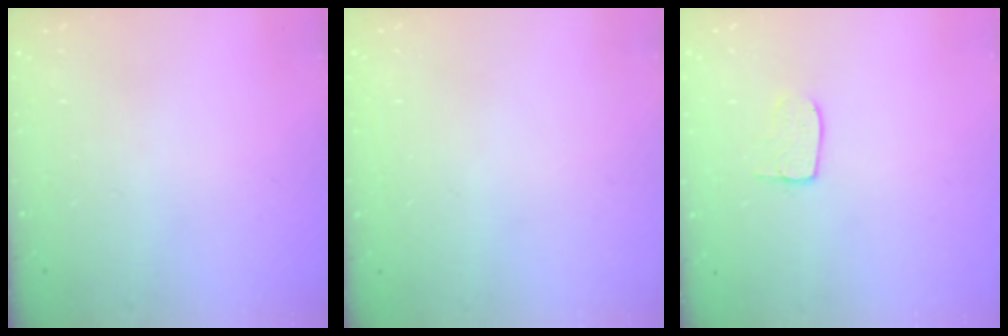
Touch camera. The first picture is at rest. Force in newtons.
{"total": 0.0}
{"total": 5.6, "press": 5.6, "slide": 0.3}